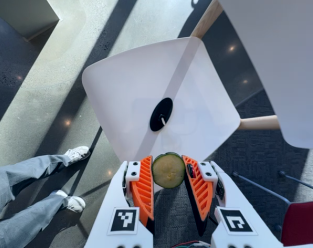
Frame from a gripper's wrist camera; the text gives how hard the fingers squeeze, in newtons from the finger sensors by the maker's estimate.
{"total": 9.4, "left": 9.7, "right": 9.0}